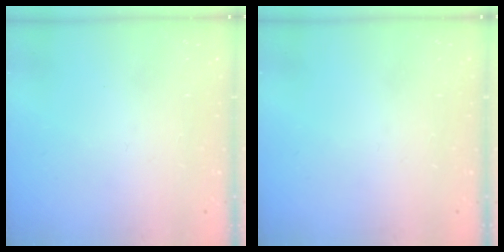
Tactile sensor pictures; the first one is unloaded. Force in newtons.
{"total": 0.0}